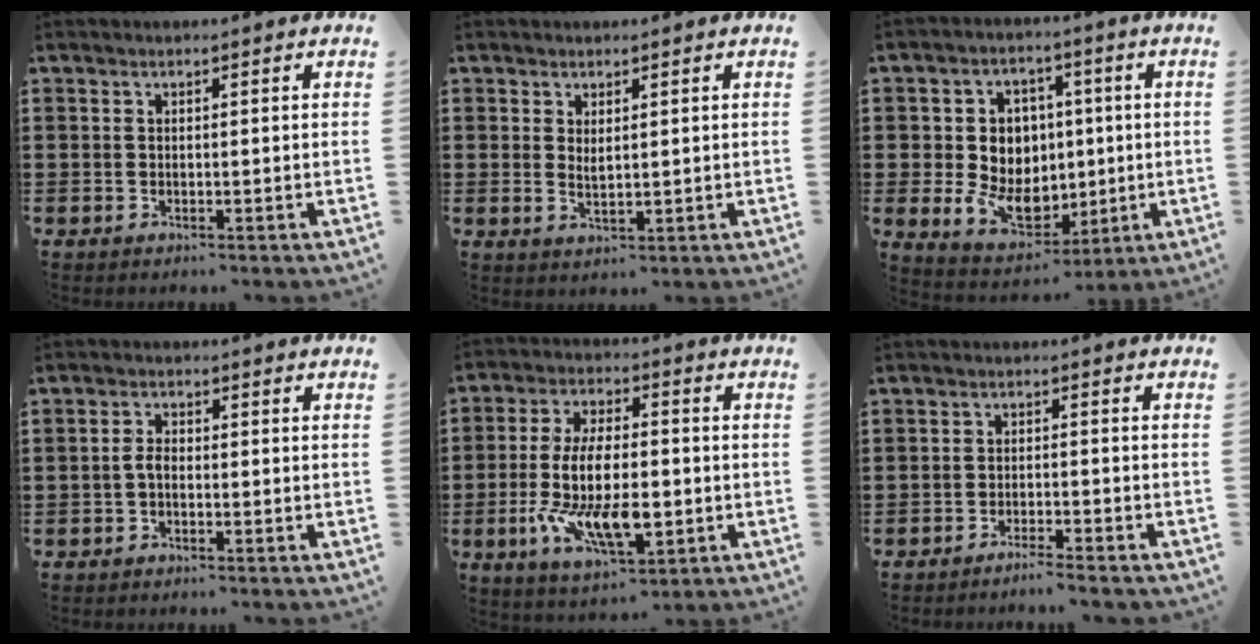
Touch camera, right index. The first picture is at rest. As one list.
[{"total": 1.7, "force": [0.9, 0.3, 1.3], "torque": [-0.028, -0.001, 0.017]}, {"total": 9.3, "force": [-0.5, 8.0, 4.8], "torque": [-0.116, 0.008, -0.003]}, {"total": 1.6, "force": [-0.5, 0.4, 1.5], "torque": [-0.040, -0.004, -0.013]}, {"total": 12.9, "force": [-2.8, 5.4, 11.4], "torque": [-0.249, -0.012, -0.051]}, {"total": 2.4, "force": [-2.1, -1.0, 0.5], "torque": [-0.004, 0.001, -0.041]}]